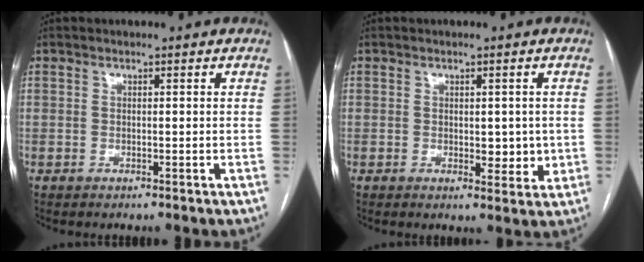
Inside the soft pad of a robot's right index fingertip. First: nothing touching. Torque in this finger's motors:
{"motor_torque": [-0.08, 0.22, -0.02, 0.02]}